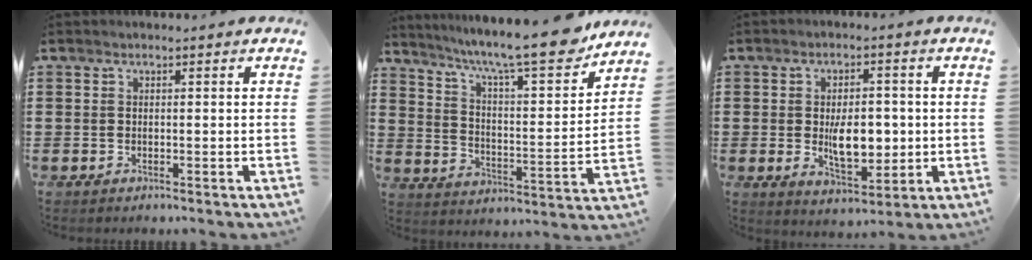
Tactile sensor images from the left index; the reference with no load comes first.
{"total": 11.3, "force": [9.5, 0.9, 6.0], "torque": [-0.126, -0.063, 0.152]}
{"total": 7.9, "force": [-0.4, 4.0, 6.8], "torque": [-0.107, -0.001, -0.012]}